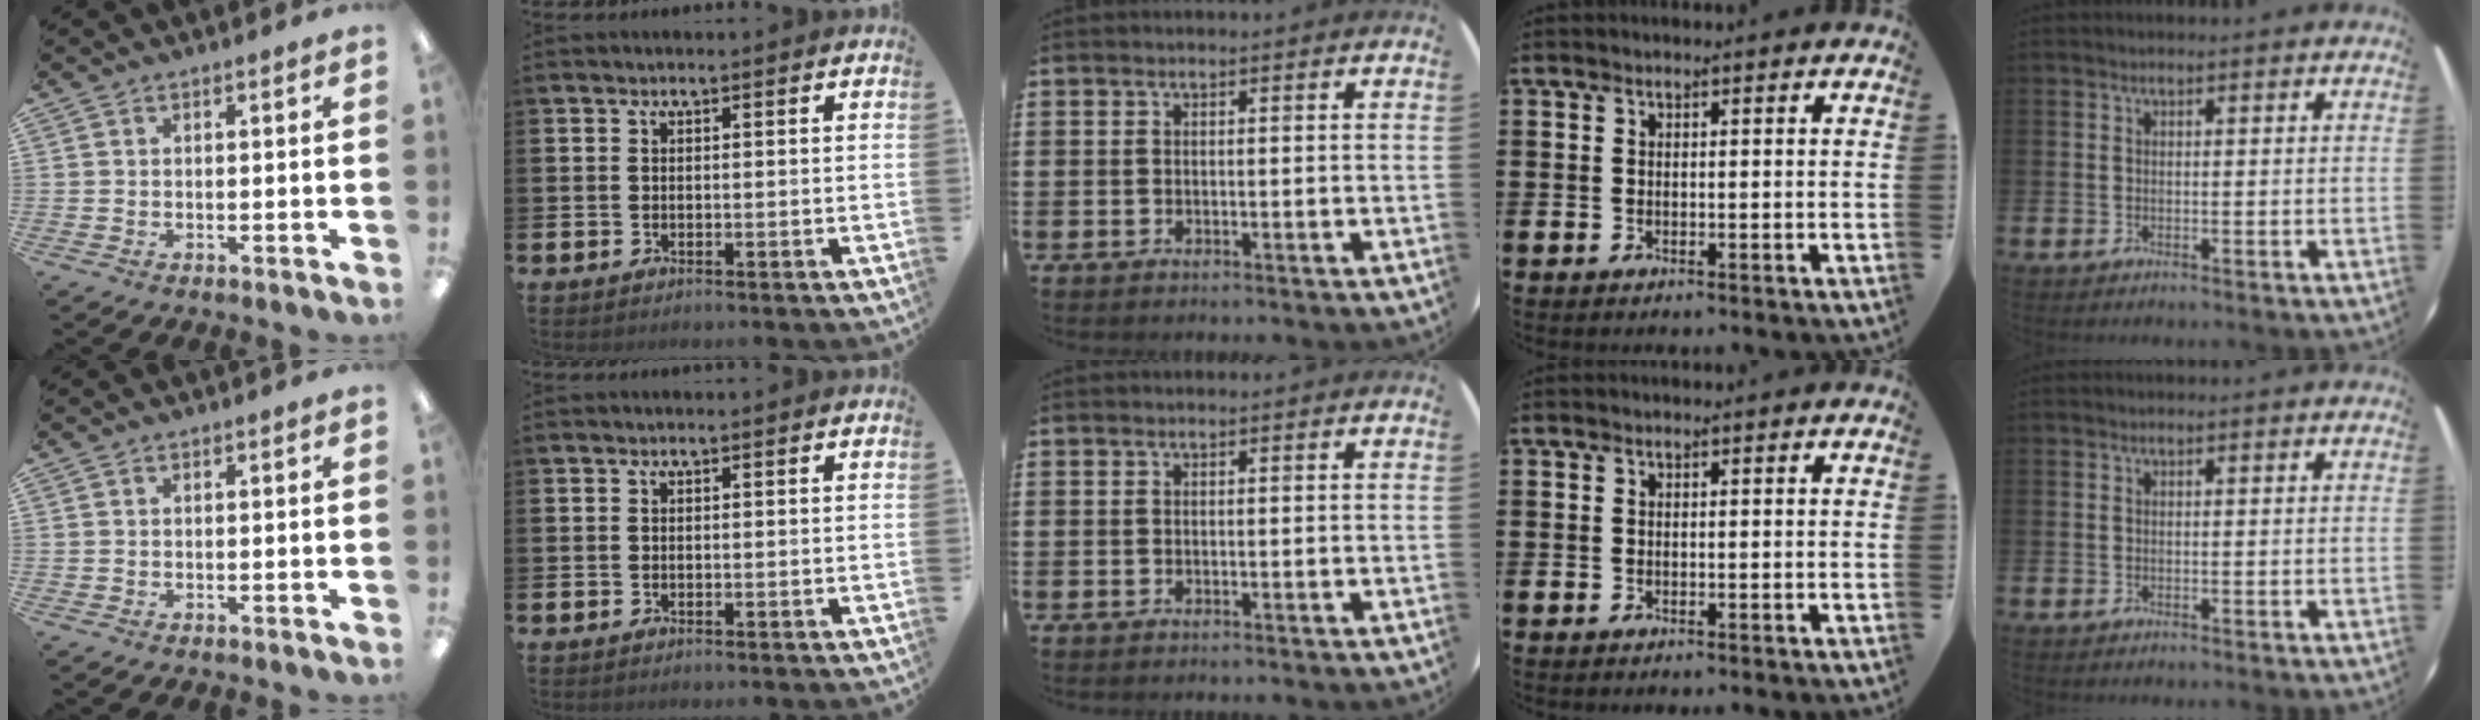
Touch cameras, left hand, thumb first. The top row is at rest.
{}